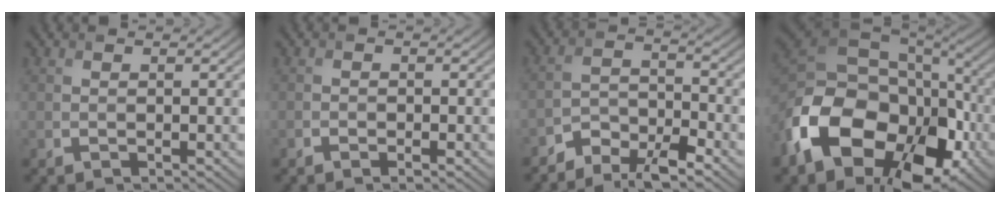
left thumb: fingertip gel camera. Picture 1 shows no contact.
{"total": 1.1, "force": [-0.7, 0.5, 0.6], "torque": [-0.010, -0.002, -0.013]}
{"total": 5.8, "force": [-4.8, 2.0, 2.5], "torque": [-0.041, -0.001, -0.101]}
{"total": 19.3, "force": [-6.8, 13.0, 12.6], "torque": [-0.281, -0.050, -0.103]}